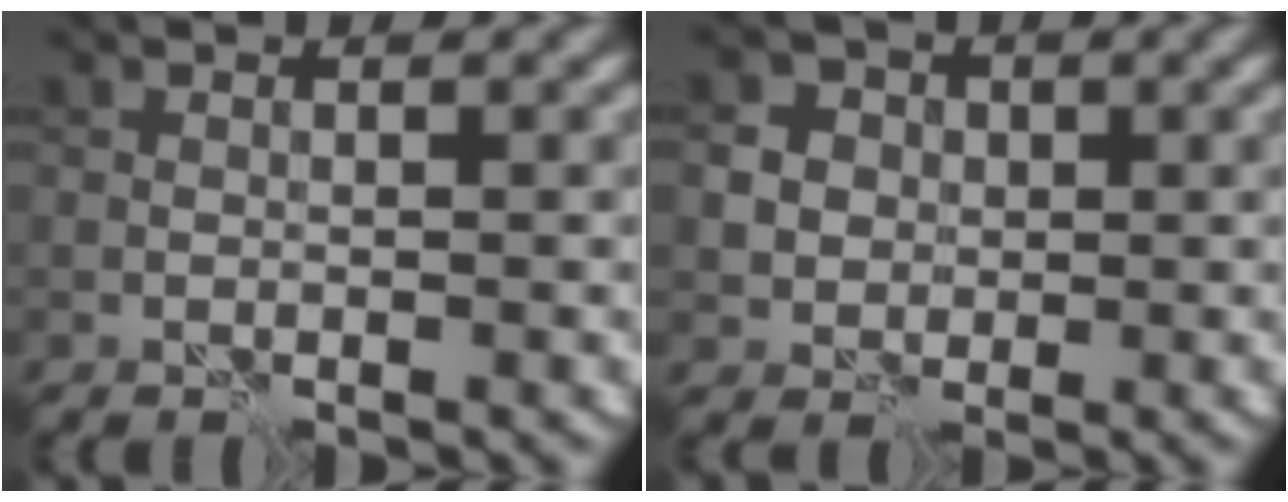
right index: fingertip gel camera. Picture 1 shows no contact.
{"total": 6.2, "force": [1.4, 5.6, 2.2], "torque": [-0.045, 0.029, 0.012]}